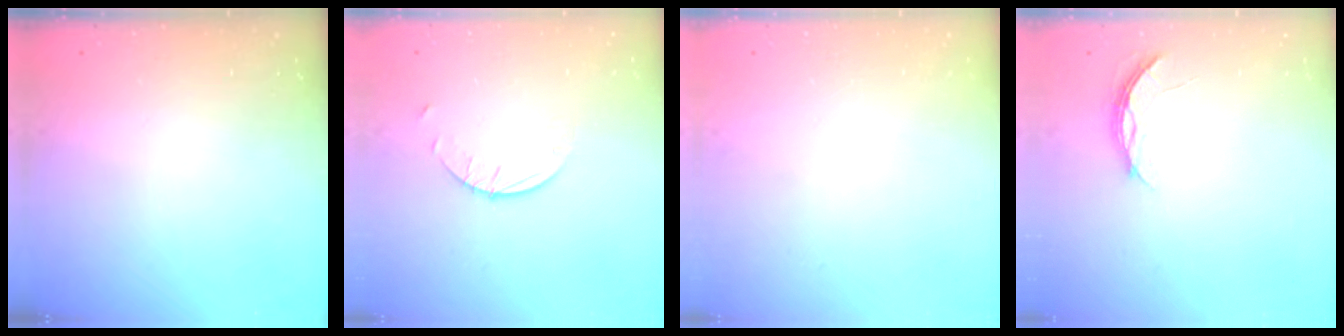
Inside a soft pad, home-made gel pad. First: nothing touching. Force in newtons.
{"total": 2.6, "press": 2.6, "slide": 0.2}
{"total": 0.0}
{"total": 3.9, "press": 3.9, "slide": 0.4}